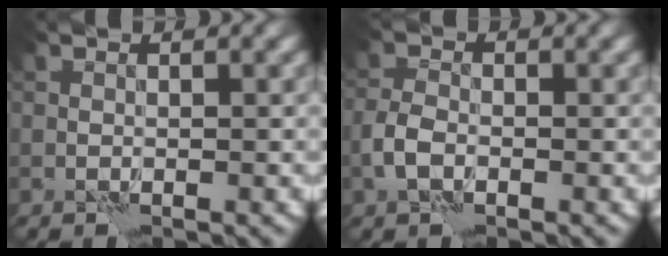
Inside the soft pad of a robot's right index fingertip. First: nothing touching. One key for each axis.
{"total": 2.5, "fx": -1.1, "fy": 1.5, "fz": 1.7, "tx": -0.037, "ty": 0.004, "tz": -0.030}